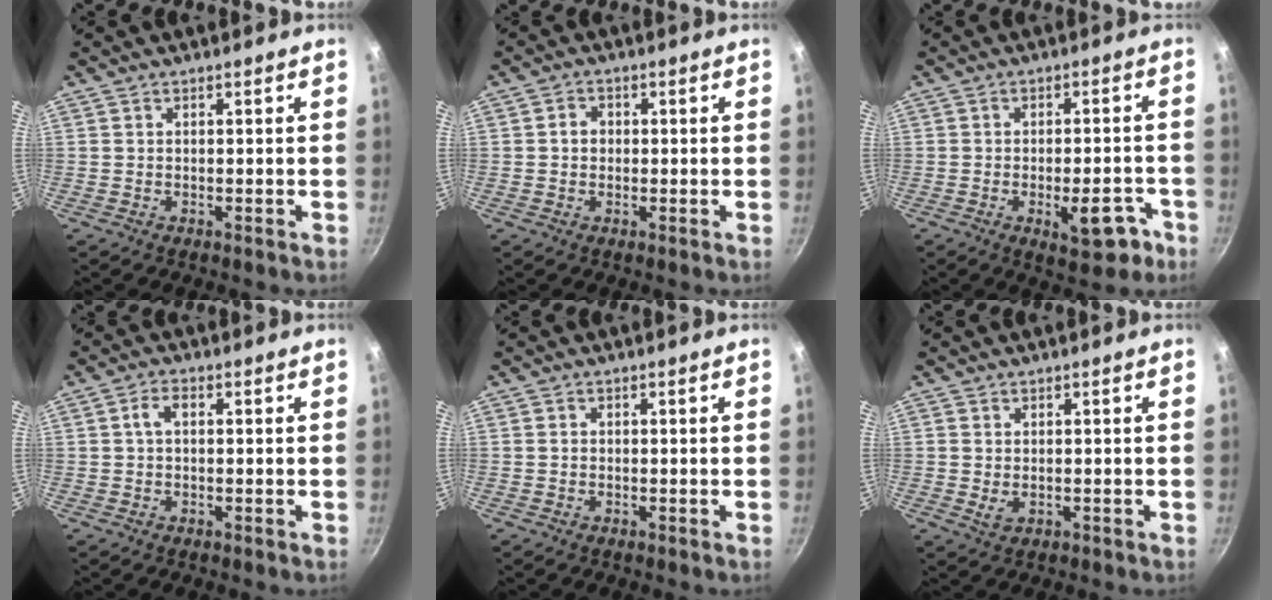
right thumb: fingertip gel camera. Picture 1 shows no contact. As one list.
[{"total": 2.5, "force": [0.1, 2.2, 1.2], "torque": [-0.008, 0.006, -0.001]}, {"total": 9.0, "force": [-4.0, 4.1, 7.0], "torque": [-0.061, 0.021, -0.044]}, {"total": 2.4, "force": [0.2, 1.4, 2.0], "torque": [-0.037, 0.008, 0.001]}, {"total": 0.5, "force": [-0.1, 0.5, 0.2], "torque": [-0.003, 0.003, -0.001]}, {"total": 2.0, "force": [-0.2, 1.4, 1.3], "torque": [-0.022, -0.005, -0.001]}]